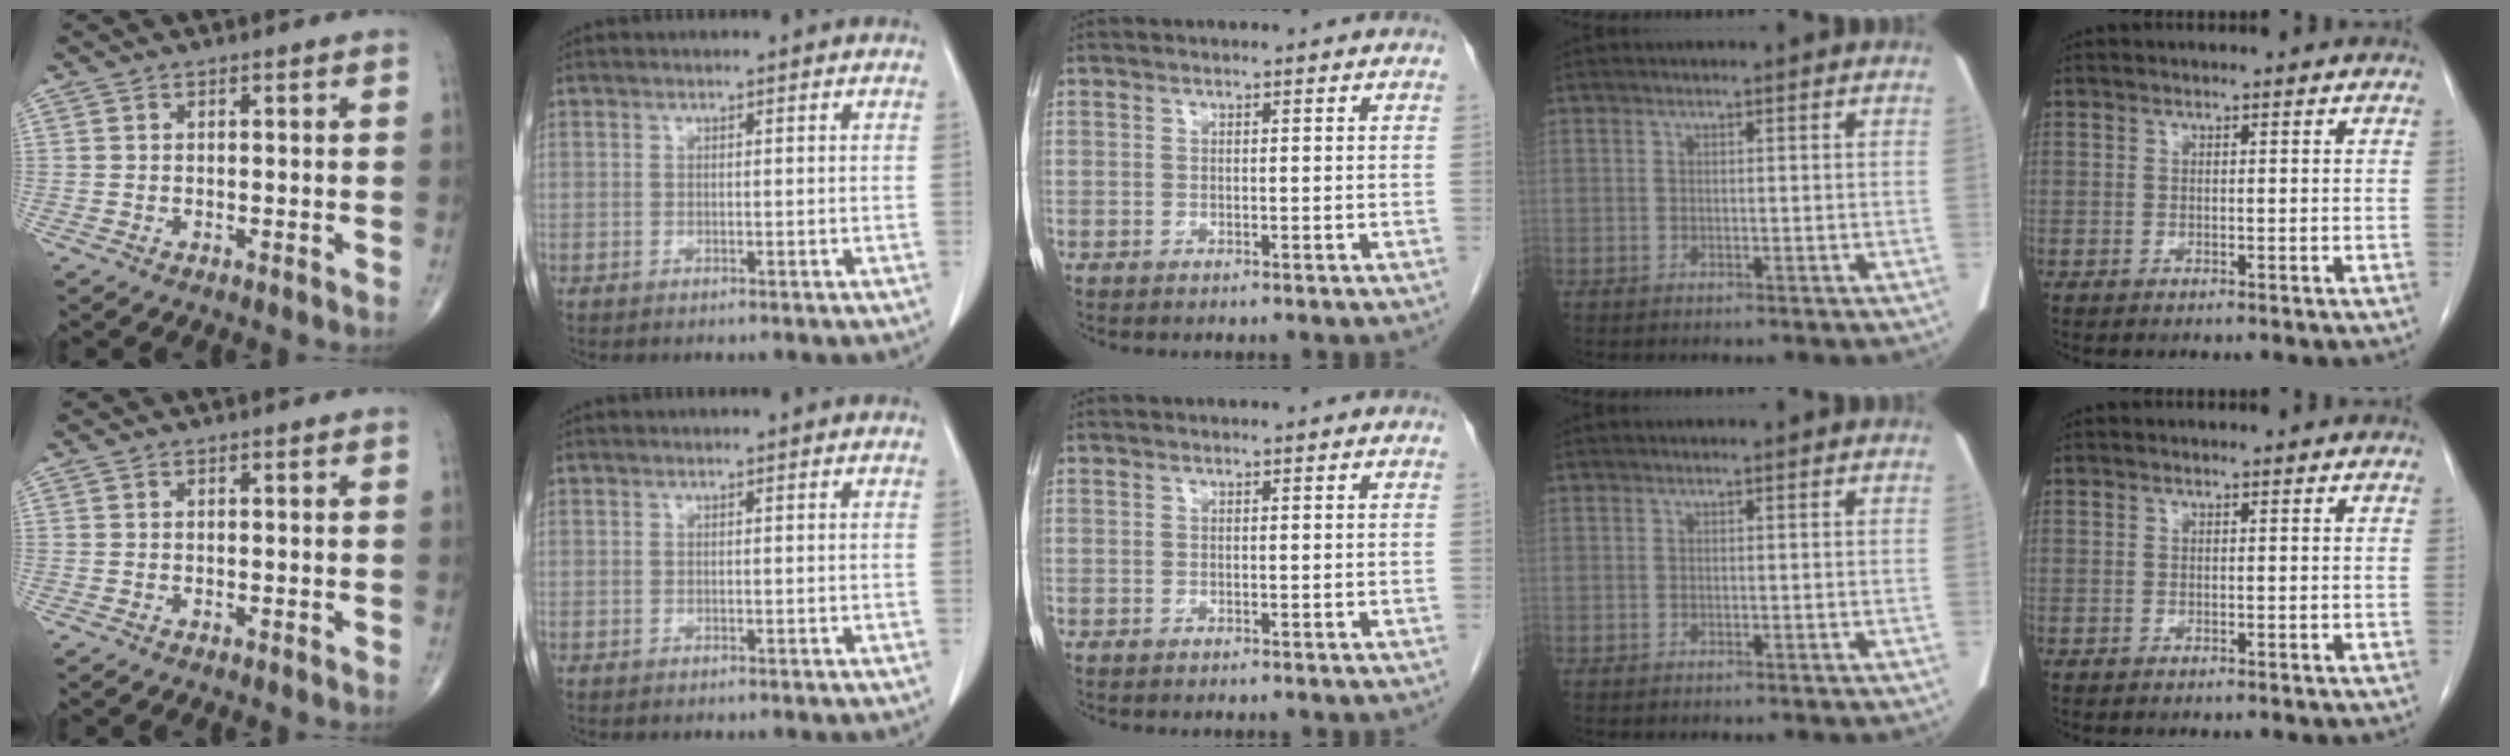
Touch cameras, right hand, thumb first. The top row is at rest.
{}